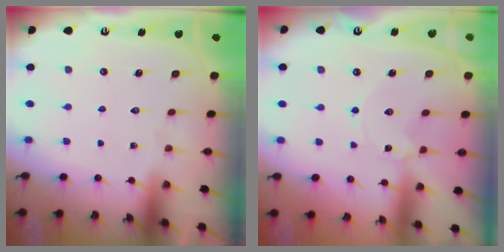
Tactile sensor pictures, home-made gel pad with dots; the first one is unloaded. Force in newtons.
{"total": 1.3, "press": 1.3, "slide": 0.3}